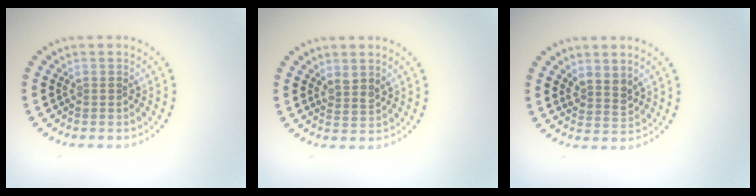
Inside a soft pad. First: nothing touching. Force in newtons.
{"total": 1.3, "press": 1.0, "slide": 0.7}
{"total": 2.0, "press": 1.7, "slide": 1.1}